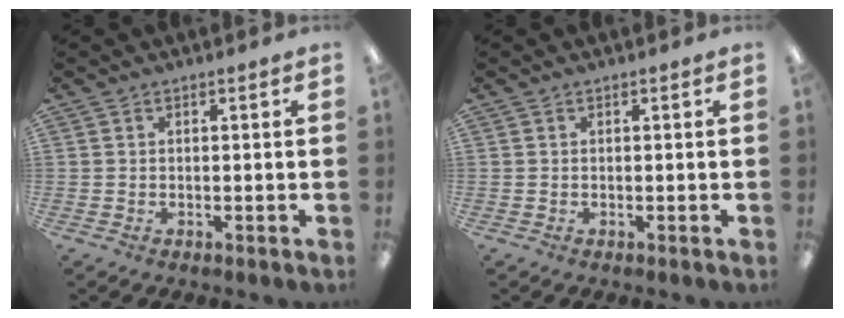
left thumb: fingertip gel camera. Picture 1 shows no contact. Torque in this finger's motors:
{"motor_torque": [0.00, 0.00, 0.02, -0.02, 0.00]}